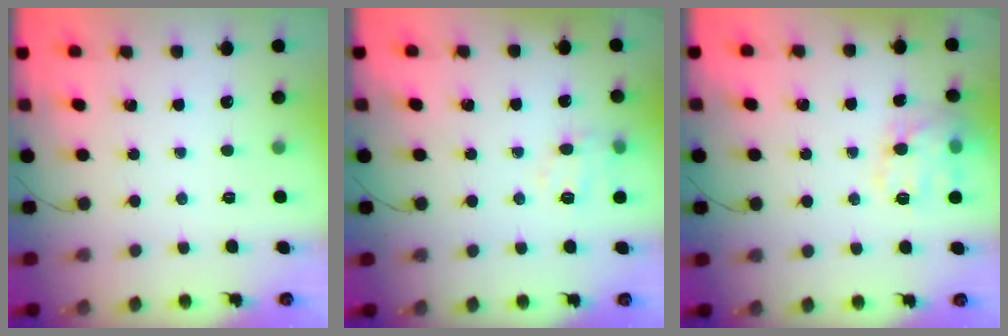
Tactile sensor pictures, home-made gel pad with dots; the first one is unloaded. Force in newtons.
{"total": 8.9, "press": 8.8, "slide": 1.4}
{"total": 13.4, "press": 13.4, "slide": 0.9}